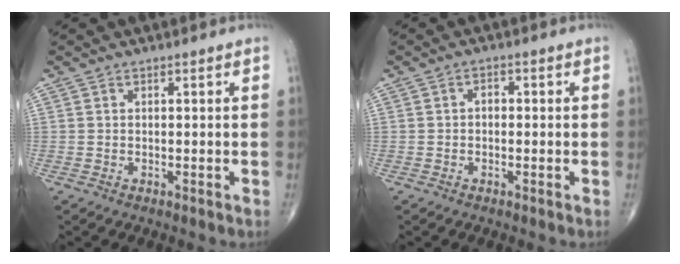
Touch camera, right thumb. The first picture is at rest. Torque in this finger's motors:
{"motor_torque": [-0.23, -0.13, 0.16, 0.08, 0.04]}